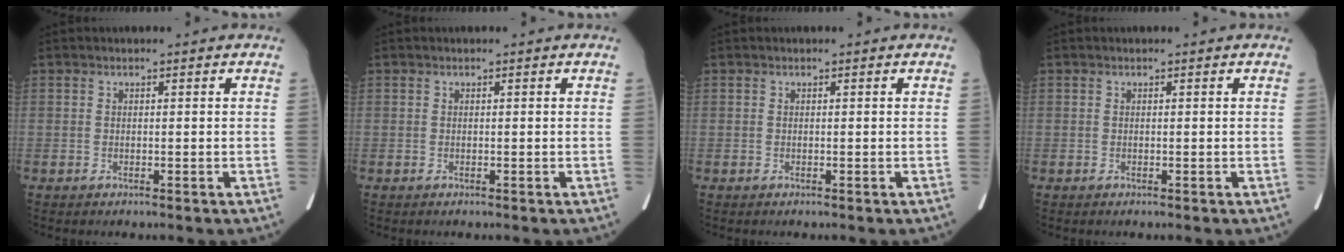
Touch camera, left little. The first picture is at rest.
{"total": 0.0}
{"total": 0.0}
{"total": 0.0}